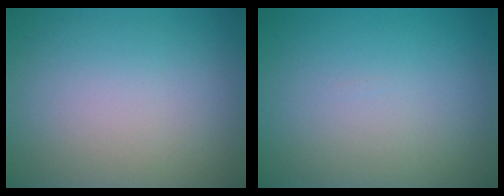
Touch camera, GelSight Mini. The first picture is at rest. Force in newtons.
{"total": 0.0}